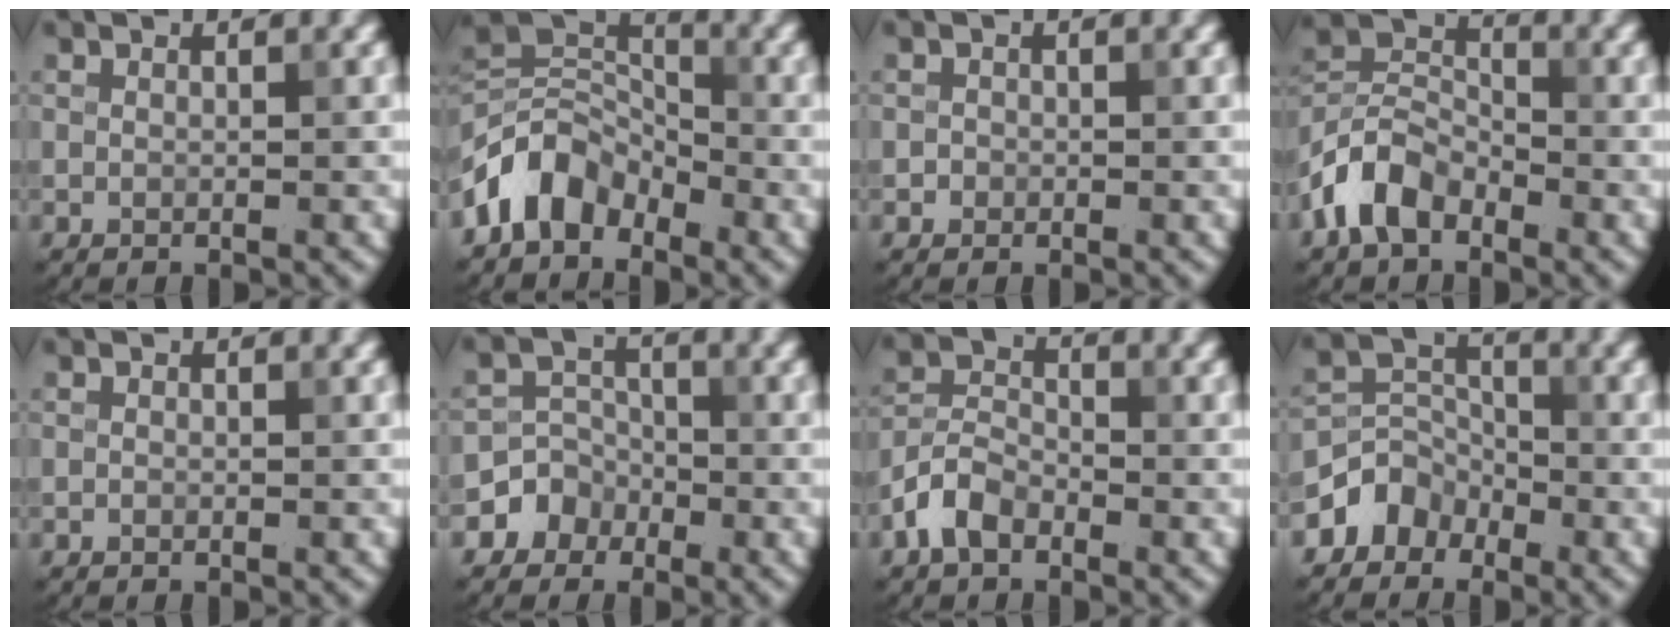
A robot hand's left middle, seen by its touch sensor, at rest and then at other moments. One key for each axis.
{"total": 5.4, "fx": -3.4, "fy": 3.5, "fz": 2.4, "tx": -0.033, "ty": 0.007, "tz": -0.078}
{"total": 0.7, "fx": -0.3, "fy": 0.6, "fz": 0.0, "tx": 0.005, "ty": -0.002, "tz": -0.005}
{"total": 5.7, "fx": -3.2, "fy": 3.5, "fz": 3.1, "tx": -0.061, "ty": 0.006, "tz": -0.076}
{"total": 0.0}
{"total": 3.6, "fx": -1.9, "fy": 3.1, "fz": 0.2, "tx": 0.031, "ty": 0.009, "tz": -0.049}
{"total": 3.5, "fx": -2.2, "fy": 2.1, "fz": 1.9, "tx": -0.035, "ty": 0.007, "tz": -0.053}
{"total": 3.2, "fx": -2.1, "fy": 2.4, "fz": 0.4, "tx": 0.002, "ty": 0.009, "tz": -0.044}